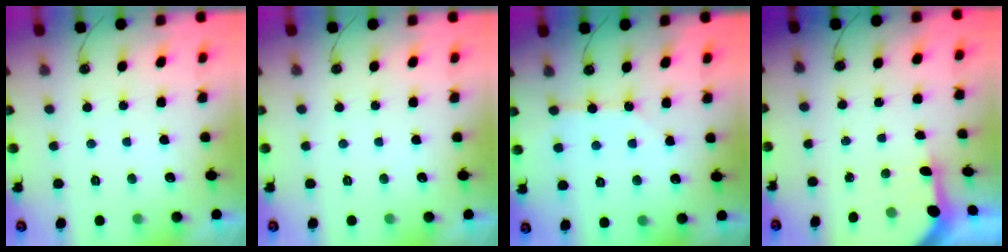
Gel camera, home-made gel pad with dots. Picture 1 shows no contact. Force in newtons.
{"total": 0.0}
{"total": 3.1, "press": 3.1, "slide": 0.3}
{"total": 3.5, "press": 3.5, "slide": 0.4}